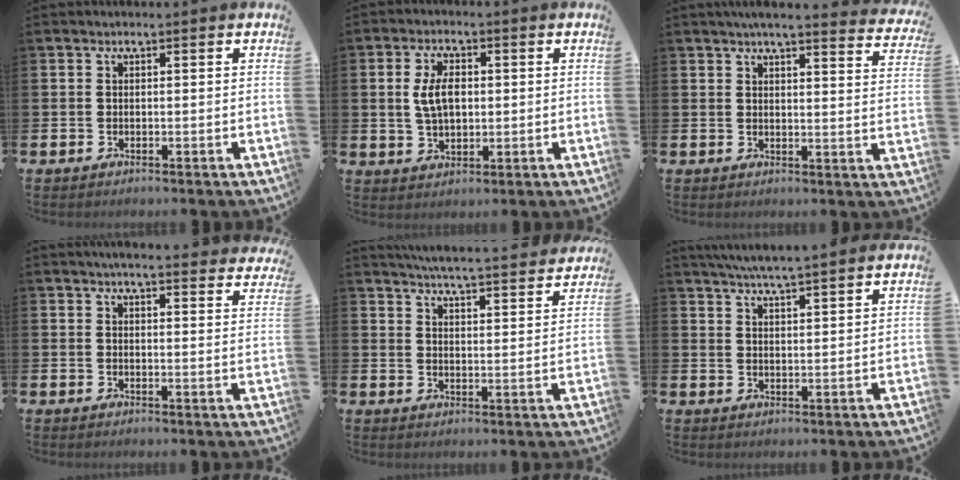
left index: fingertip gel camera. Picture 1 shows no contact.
{"total": 5.2, "force": [0.8, 3.1, 4.2], "torque": [-0.068, 0.005, 0.008]}
{"total": 4.5, "force": [4.3, -0.2, 1.3], "torque": [-0.030, -0.025, 0.073]}
{"total": 4.2, "force": [4.1, 0.0, 0.9], "torque": [-0.020, -0.025, 0.072]}
{"total": 5.7, "force": [5.6, -0.1, 1.0], "torque": [-0.038, -0.043, 0.098]}
{"total": 5.4, "force": [5.2, -0.6, 1.1], "torque": [-0.045, -0.021, 0.094]}